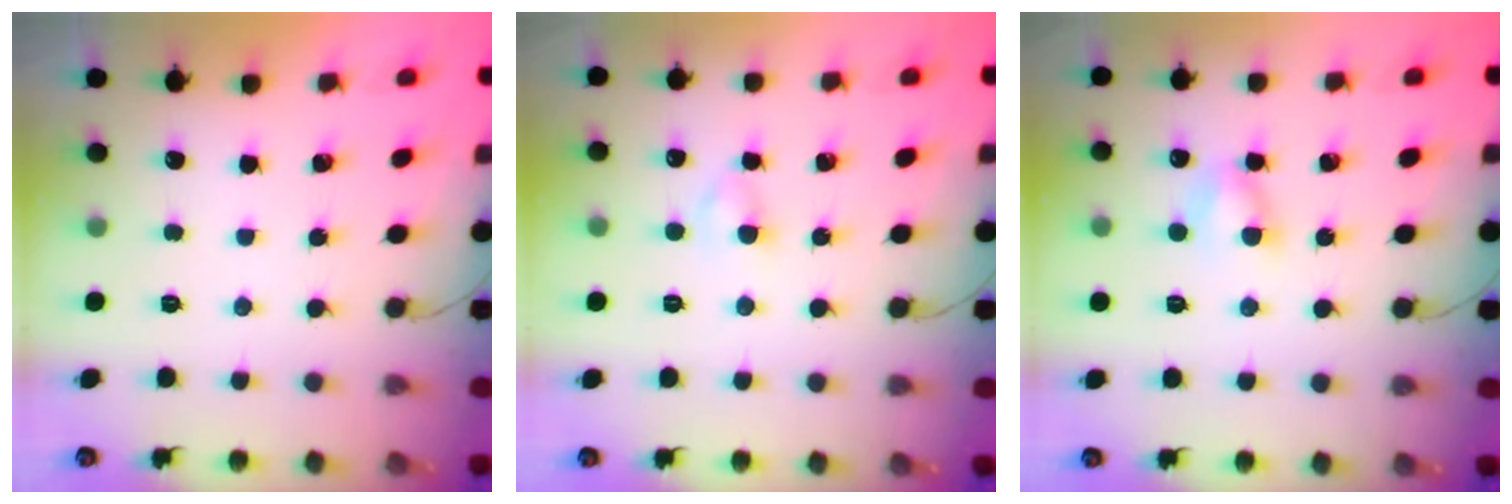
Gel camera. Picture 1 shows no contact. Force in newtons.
{"total": 1.9, "press": 1.7, "slide": 0.8}
{"total": 4.3, "press": 4.2, "slide": 0.7}